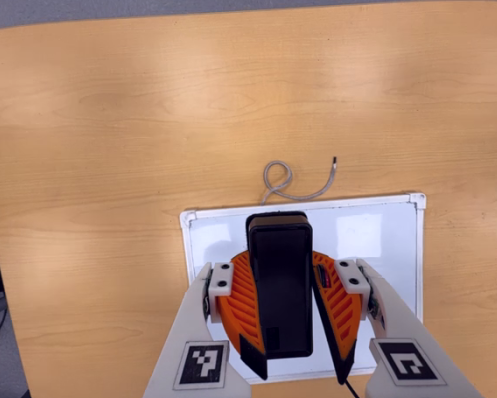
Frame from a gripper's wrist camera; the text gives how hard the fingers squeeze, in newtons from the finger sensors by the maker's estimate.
{"total": 11.3, "left": 10.8, "right": 11.8}